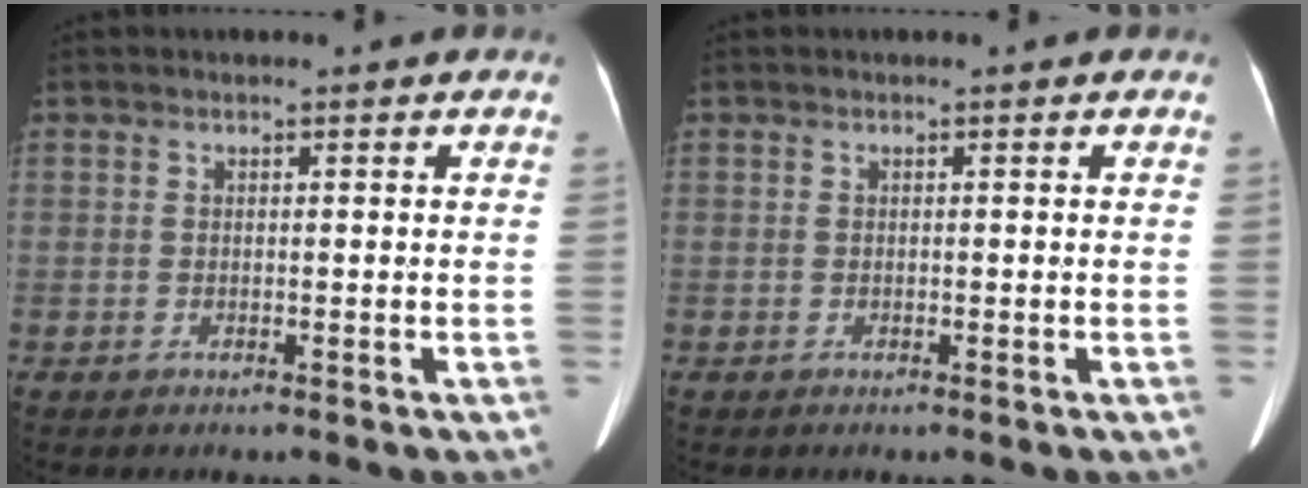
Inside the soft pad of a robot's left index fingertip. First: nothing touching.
{"total": 0.0}